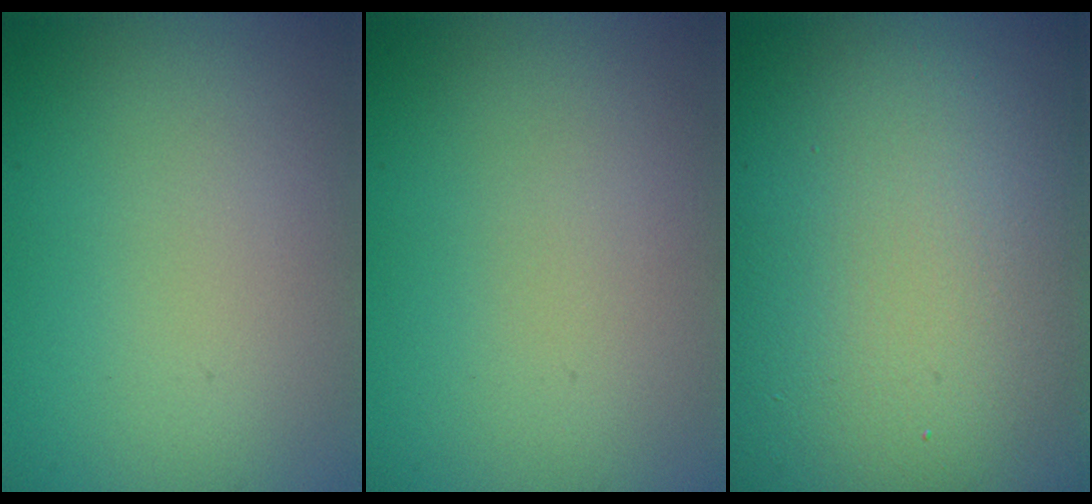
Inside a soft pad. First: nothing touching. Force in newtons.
{"total": 0.0}
{"total": 25.7, "press": 25.6, "slide": 1.1}